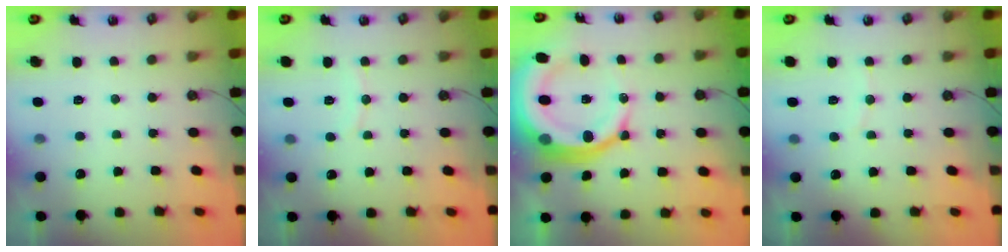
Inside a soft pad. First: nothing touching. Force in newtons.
{"total": 3.8, "press": 3.8, "slide": 0.1}
{"total": 19.8, "press": 19.6, "slide": 2.3}
{"total": 3.8, "press": 3.7, "slide": 1.0}